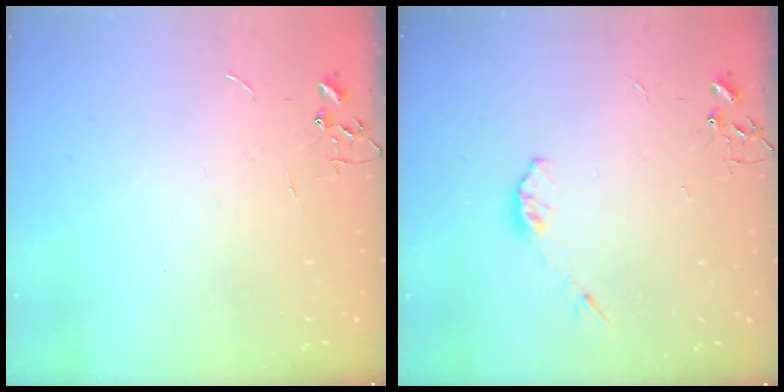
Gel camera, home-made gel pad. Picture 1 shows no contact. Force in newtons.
{"total": 3.6, "press": 3.5, "slide": 0.5}